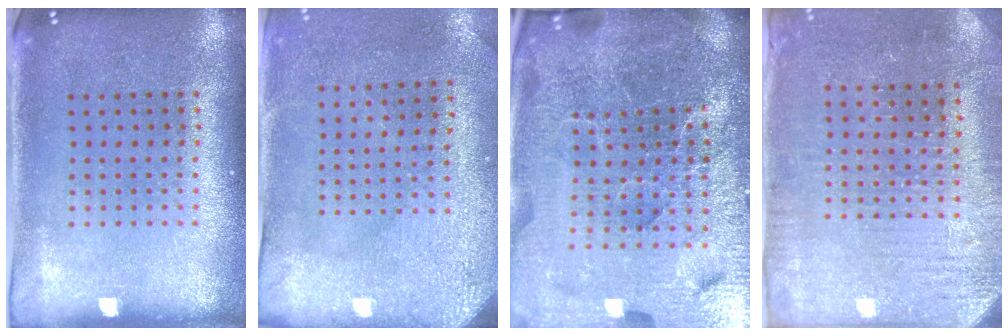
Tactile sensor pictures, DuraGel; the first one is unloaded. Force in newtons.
{"total": 3.0, "press": 2.4, "slide": 1.7}
{"total": 7.2, "press": 6.2, "slide": 3.7}
{"total": 3.0, "press": 2.8, "slide": 0.8}